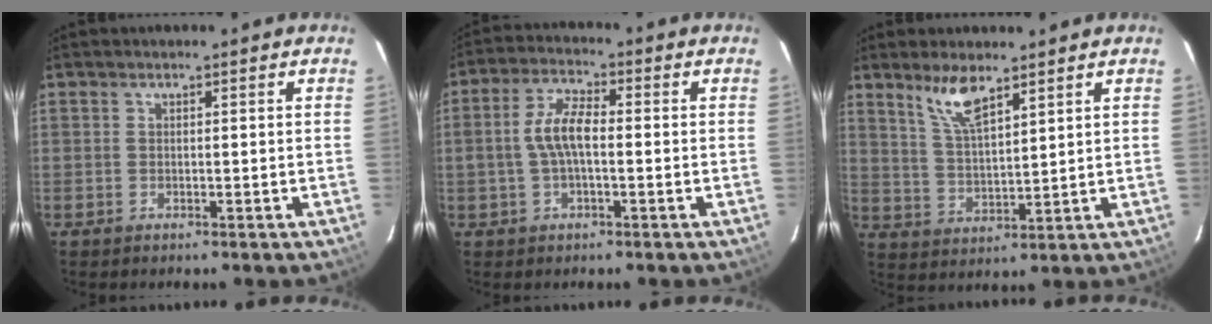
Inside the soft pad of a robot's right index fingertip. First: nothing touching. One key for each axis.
{"total": 6.4, "fx": -0.6, "fy": 2.7, "fz": 5.8, "tx": -0.120, "ty": 0.015, "tz": -0.013}
{"total": 7.0, "fx": 5.1, "fy": 1.8, "fz": 4.4, "tx": -0.086, "ty": 0.000, "tz": 0.108}